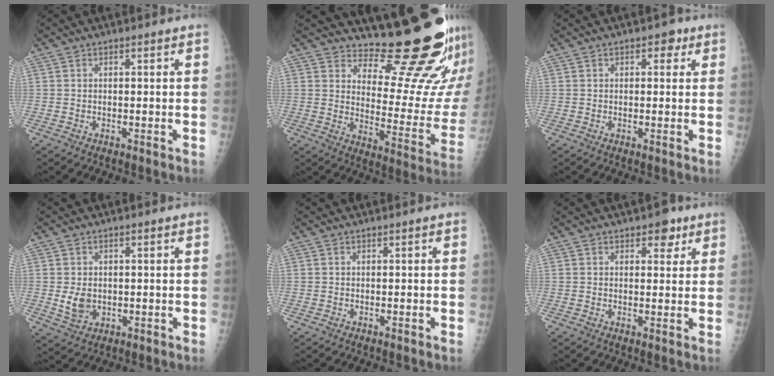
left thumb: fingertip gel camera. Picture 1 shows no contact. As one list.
[{"total": 18.5, "force": [16.8, 3.4, 7.0], "torque": [-0.051, -0.182, 0.219]}, {"total": 2.9, "force": [1.2, 1.9, 1.8], "torque": [-0.004, 0.000, 0.011]}, {"total": 4.4, "force": [-0.1, 3.4, 2.8], "torque": [-0.038, -0.007, 0.008]}, {"total": 0.0}, {"total": 3.9, "force": [2.2, 2.4, 2.2], "torque": [-0.003, -0.008, 0.025]}]